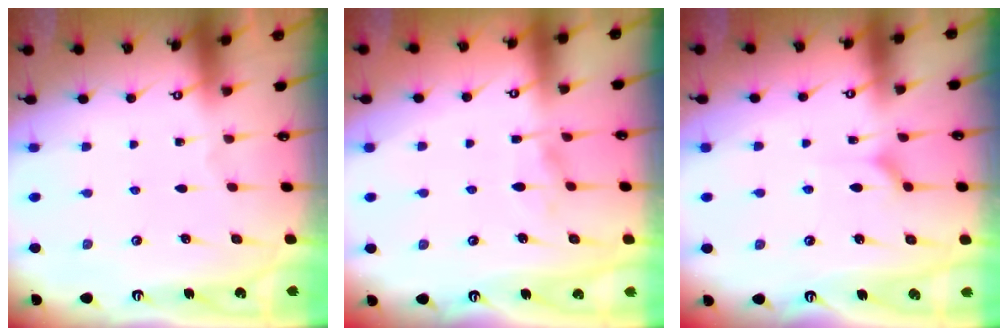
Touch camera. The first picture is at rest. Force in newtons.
{"total": 4.0, "press": 4.0, "slide": 0.4}
{"total": 5.1, "press": 5.0, "slide": 0.8}